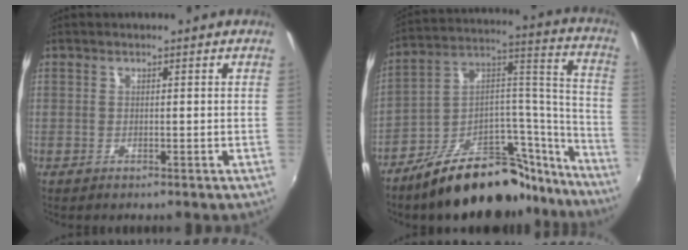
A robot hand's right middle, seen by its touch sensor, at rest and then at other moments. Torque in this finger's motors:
{"motor_torque": [1.37, -0.77, 0.85, 0.21]}